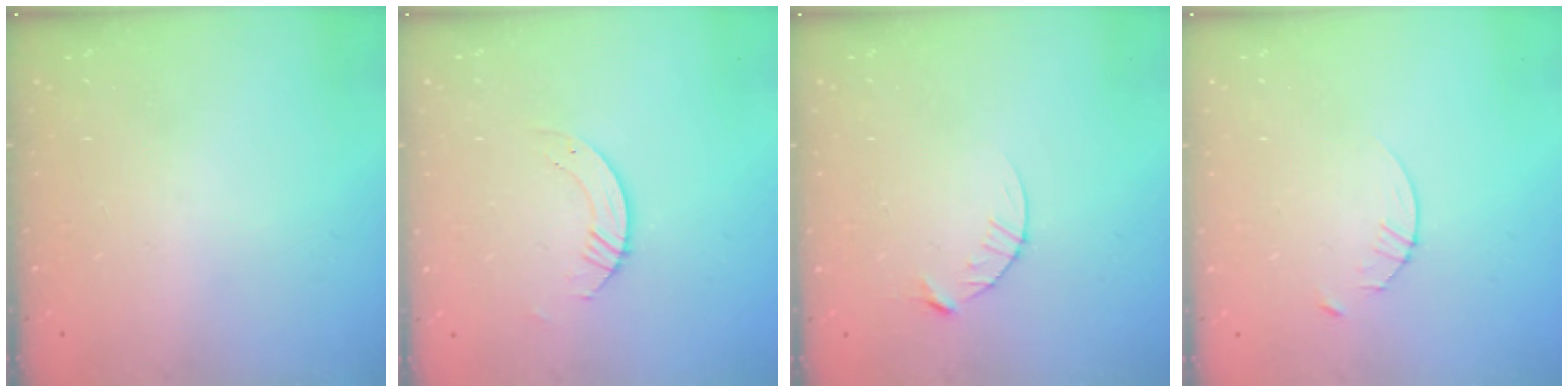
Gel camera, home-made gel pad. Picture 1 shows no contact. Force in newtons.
{"total": 3.8, "press": 3.8, "slide": 0.4}
{"total": 4.1, "press": 4.1, "slide": 0.5}
{"total": 2.9, "press": 2.9, "slide": 0.4}